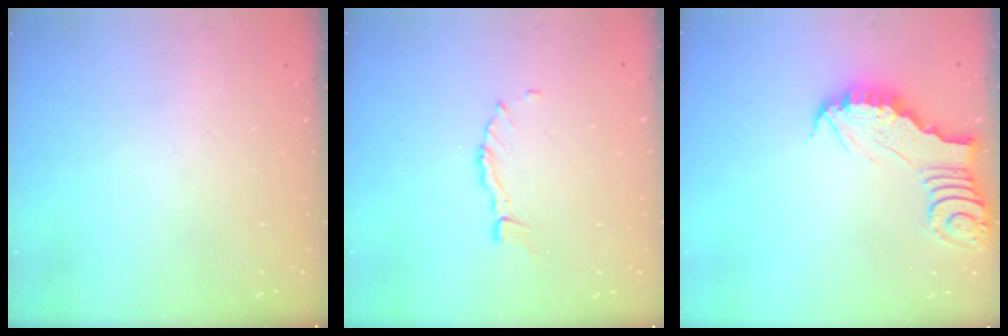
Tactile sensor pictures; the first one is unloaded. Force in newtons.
{"total": 3.9, "press": 3.9, "slide": 0.3}
{"total": 2.5, "press": 2.5, "slide": 0.1}